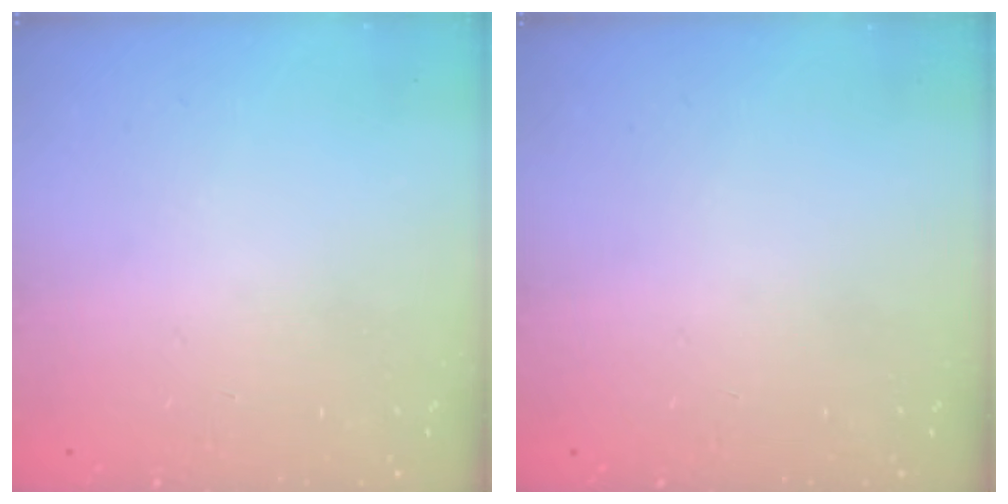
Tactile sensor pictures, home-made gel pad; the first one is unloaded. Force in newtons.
{"total": 0.0}